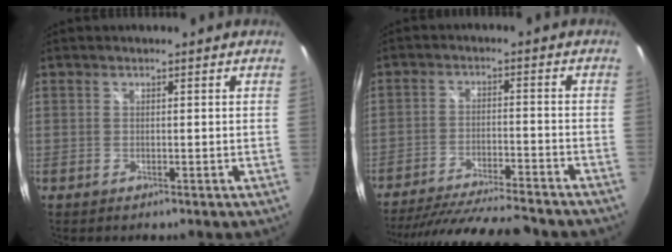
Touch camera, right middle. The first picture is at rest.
{"total": 20.0, "force": [-17.6, 2.7, 9.2], "torque": [-0.174, -0.026, -0.262]}